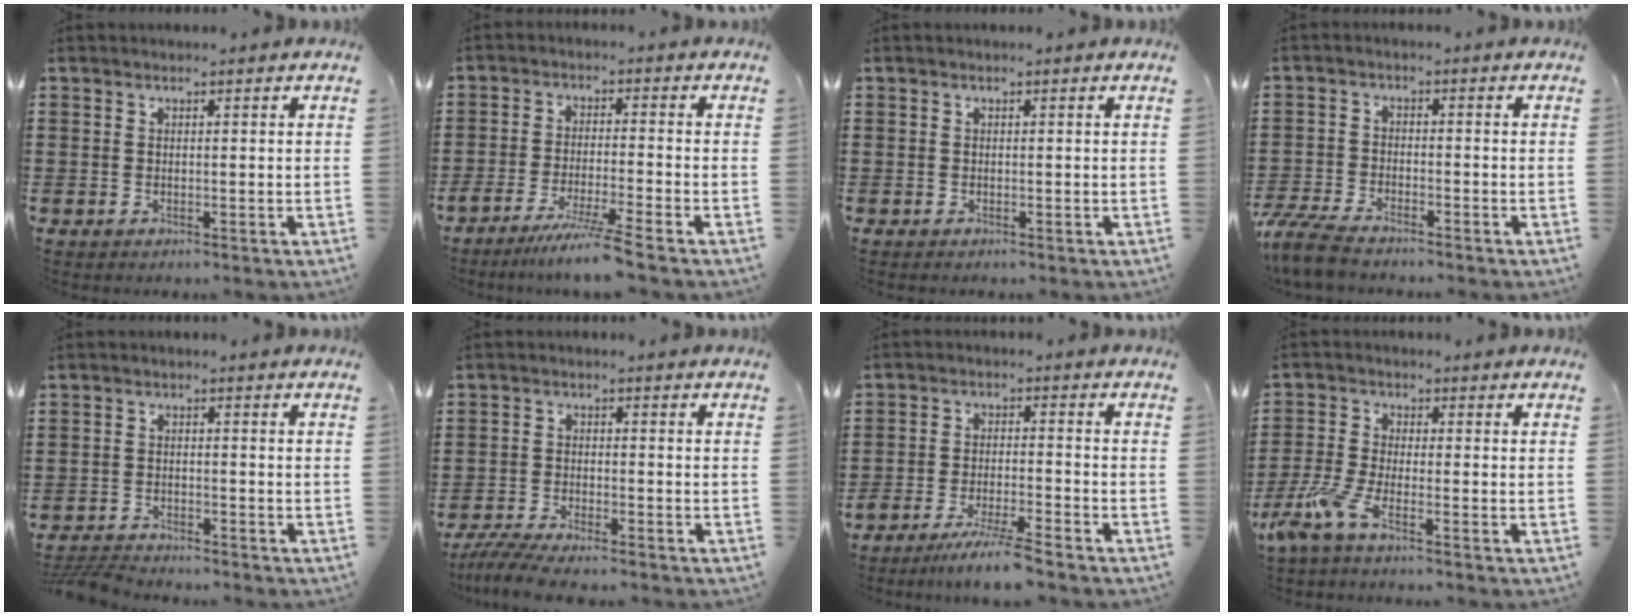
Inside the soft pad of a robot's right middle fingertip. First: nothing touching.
{"total": 5.7, "force": [-4.8, -0.9, 2.9], "torque": [-0.057, -0.023, -0.093]}
{"total": 0.0}
{"total": 5.1, "force": [-4.6, 0.7, 2.0], "torque": [-0.065, -0.008, -0.099]}
{"total": 3.4, "force": [-3.3, 0.4, 0.7], "torque": [-0.021, 0.000, -0.070]}
{"total": 4.3, "force": [-4.0, 0.2, 1.6], "torque": [-0.047, -0.013, -0.084]}
{"total": 5.2, "force": [-4.7, -0.4, 2.1], "torque": [-0.045, -0.016, -0.091]}
{"total": 5.2, "force": [-3.6, 0.6, 3.8], "torque": [-0.106, -0.020, -0.074]}